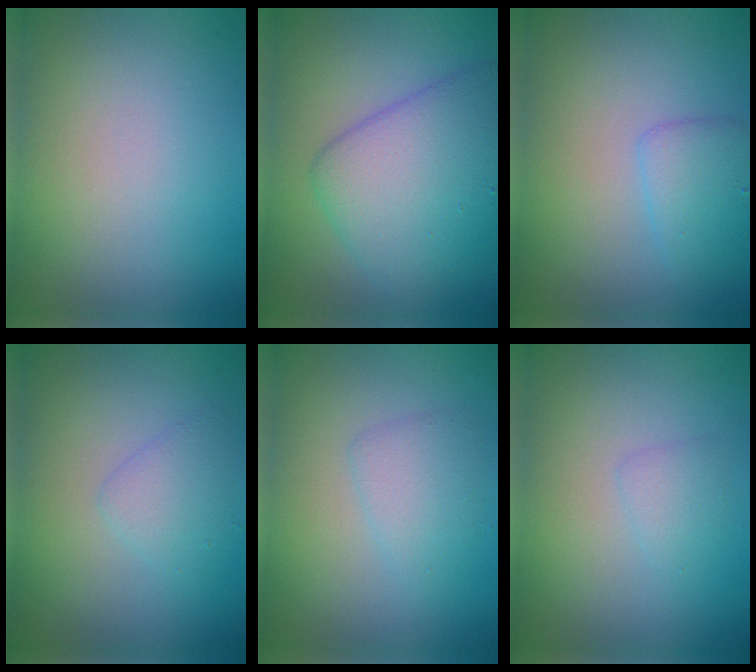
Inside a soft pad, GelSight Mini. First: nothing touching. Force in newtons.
{"total": 6.9, "press": 6.9, "slide": 0.1}
{"total": 2.4, "press": 2.4, "slide": 0.0}
{"total": 1.8, "press": 1.8, "slide": 0.1}
{"total": 2.1, "press": 2.1, "slide": 0.0}
{"total": 1.1, "press": 1.1, "slide": 0.0}